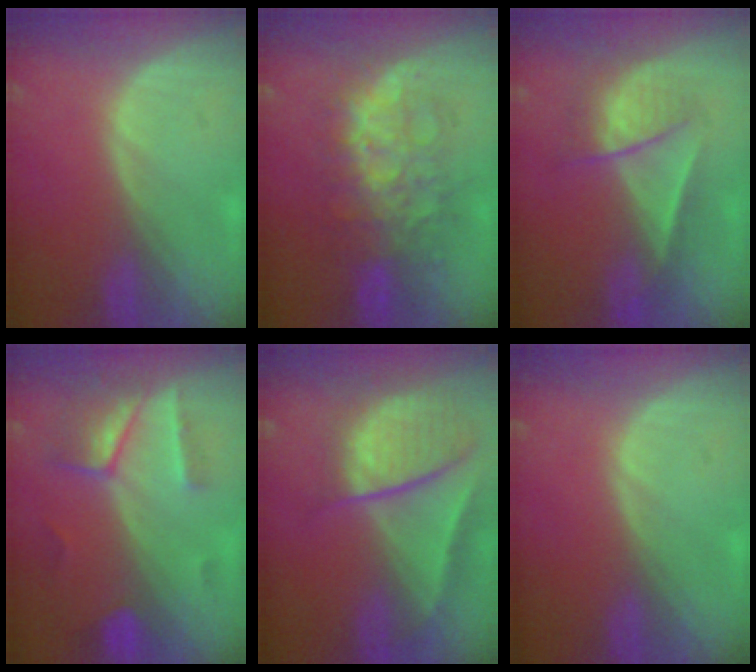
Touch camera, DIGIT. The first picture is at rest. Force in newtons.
{"total": 8.9, "press": 8.9, "slide": 0.4}
{"total": 6.4, "press": 6.1, "slide": 2.1}
{"total": 7.4, "press": 6.5, "slide": 3.6}
{"total": 10.1, "press": 8.3, "slide": 5.7}
{"total": 0.0}